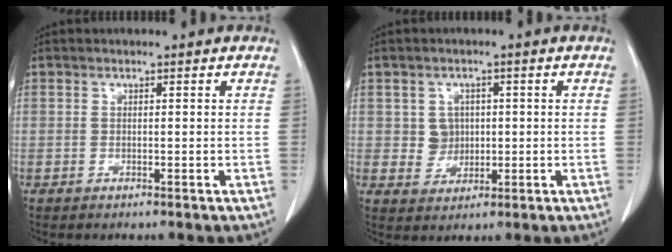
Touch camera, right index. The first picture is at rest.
{"total": 3.6, "force": [0.6, 3.4, 1.0], "torque": [-0.006, 0.008, 0.017]}